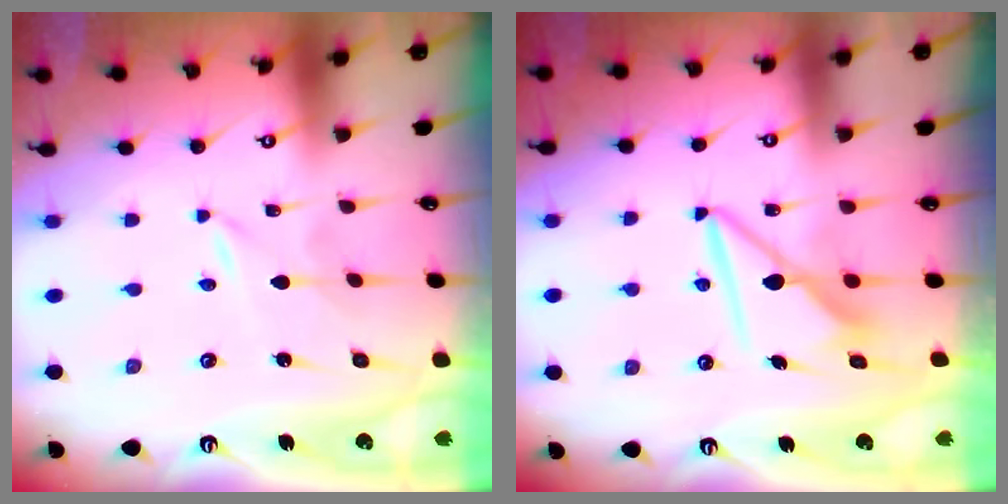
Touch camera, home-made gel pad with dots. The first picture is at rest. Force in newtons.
{"total": 8.0, "press": 8.0, "slide": 0.8}